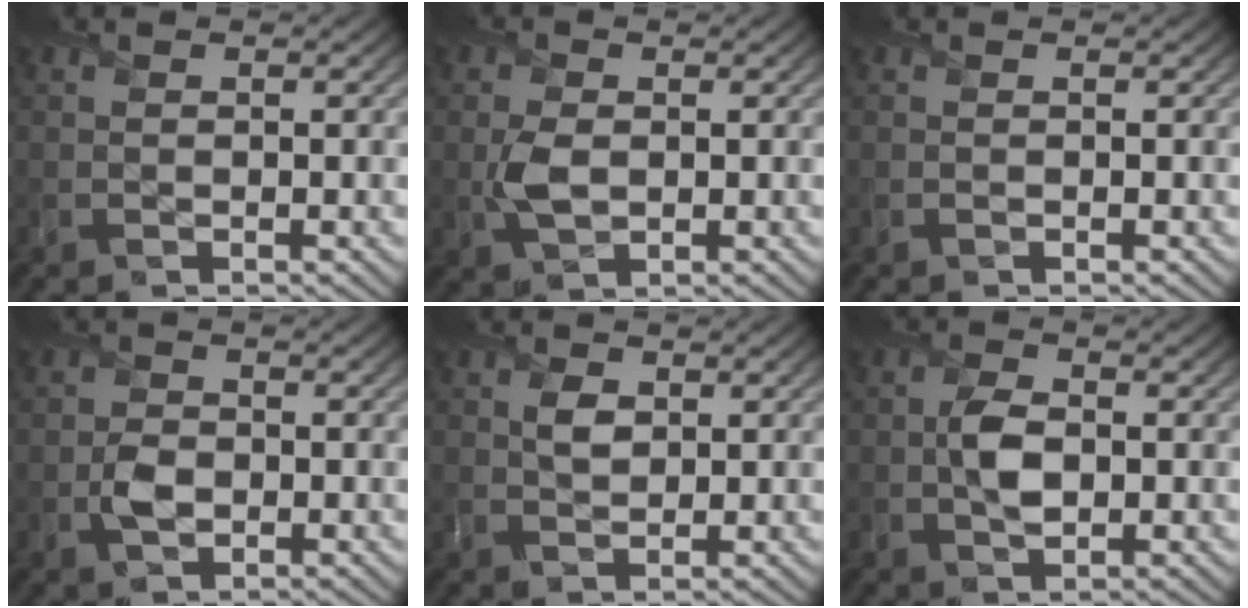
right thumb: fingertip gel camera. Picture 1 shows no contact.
{"total": 3.2, "force": [0.0, 2.2, 2.3], "torque": [-0.056, -0.002, 0.000]}
{"total": 0.0}
{"total": 2.5, "force": [-0.6, 1.9, 1.5], "torque": [-0.030, -0.004, -0.016]}
{"total": 2.3, "force": [0.9, 1.5, 1.4], "torque": [-0.027, -0.002, 0.017]}
{"total": 3.7, "force": [-0.1, 2.3, 2.9], "torque": [-0.062, -0.001, -0.003]}